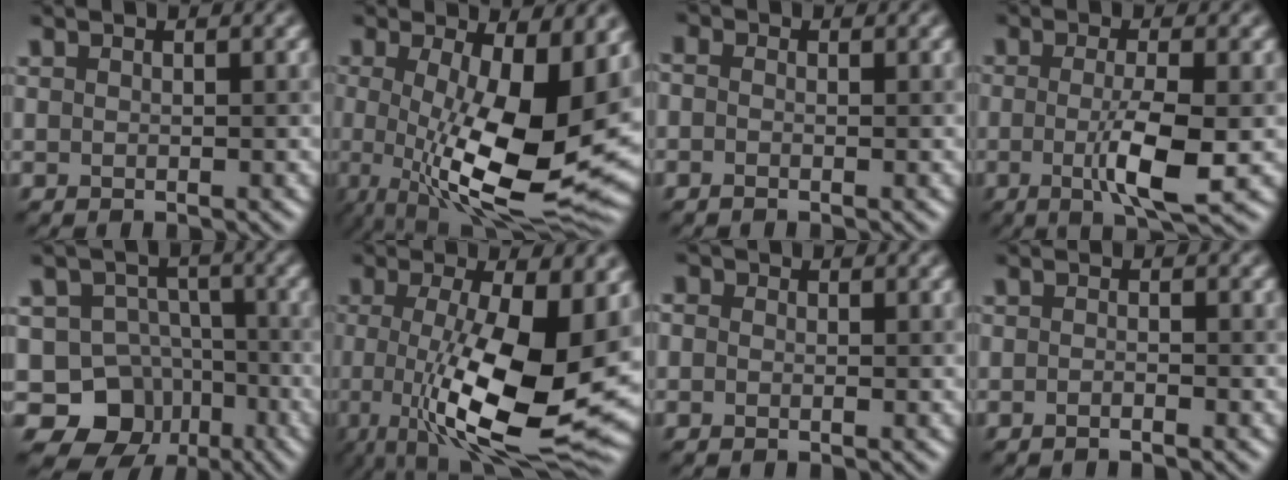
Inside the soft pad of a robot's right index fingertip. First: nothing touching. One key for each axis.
{"total": 13.9, "fx": -0.5, "fy": 5.3, "fz": 12.9, "tx": -0.195, "ty": -0.021, "tz": 0.000}
{"total": 1.6, "fx": 0.0, "fy": 1.3, "fz": 0.9, "tx": -0.010, "ty": 0.005, "tz": -0.022}
{"total": 4.9, "fx": -0.8, "fy": 1.1, "fz": 4.7, "tx": -0.085, "ty": -0.004, "tz": -0.014}
{"total": 8.7, "fx": -3.7, "fy": 7.4, "fz": 2.4, "tx": -0.023, "ty": 0.017, "tz": -0.085}
{"total": 13.4, "fx": -1.9, "fy": 4.5, "fz": 12.5, "tx": -0.205, "ty": -0.024, "tz": -0.024}
{"total": 1.3, "fx": 0.2, "fy": 1.1, "fz": 0.7, "tx": -0.007, "ty": 0.006, "tz": -0.013}
{"total": 1.1, "fx": -0.8, "fy": 0.3, "fz": 0.7, "tx": -0.004, "ty": 0.003, "tz": -0.016}